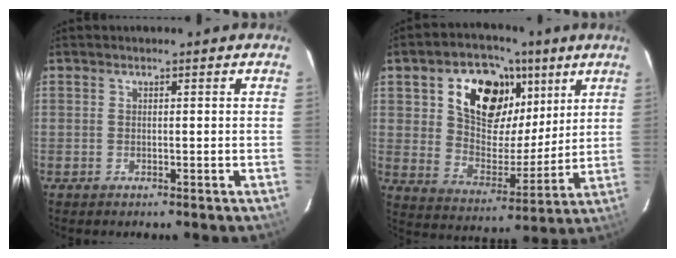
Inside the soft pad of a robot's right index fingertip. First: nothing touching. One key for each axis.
{"total": 17.4, "fx": 7.9, "fy": 11.7, "fz": 10.2, "tx": -0.190, "ty": 0.025, "tz": 0.142}